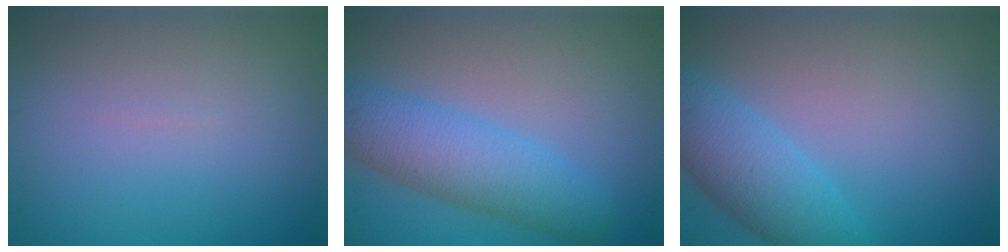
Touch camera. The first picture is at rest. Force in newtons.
{"total": 5.6, "press": 5.6, "slide": 0.2}
{"total": 4.9, "press": 4.9, "slide": 0.1}